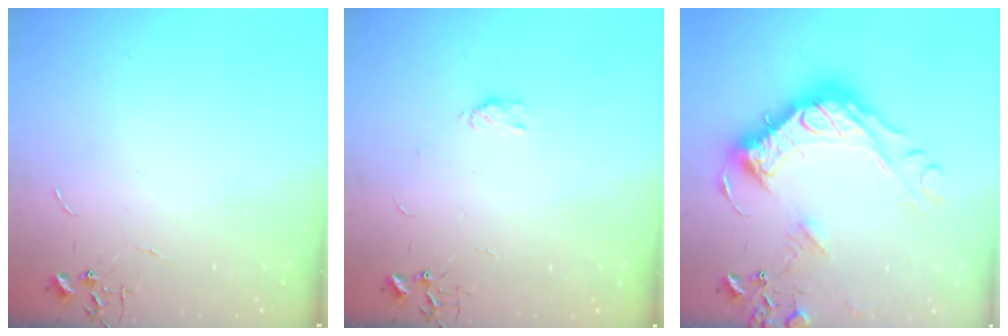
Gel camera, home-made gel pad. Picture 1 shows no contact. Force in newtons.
{"total": 2.5, "press": 2.5, "slide": 0.5}
{"total": 24.3, "press": 24.2, "slide": 2.1}